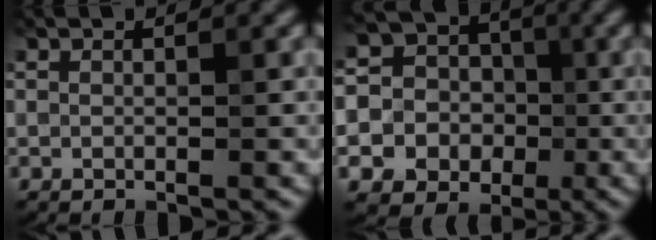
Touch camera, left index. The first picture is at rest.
{"total": 12.0, "force": [-2.3, 11.3, 3.4], "torque": [-0.111, 0.000, -0.053]}